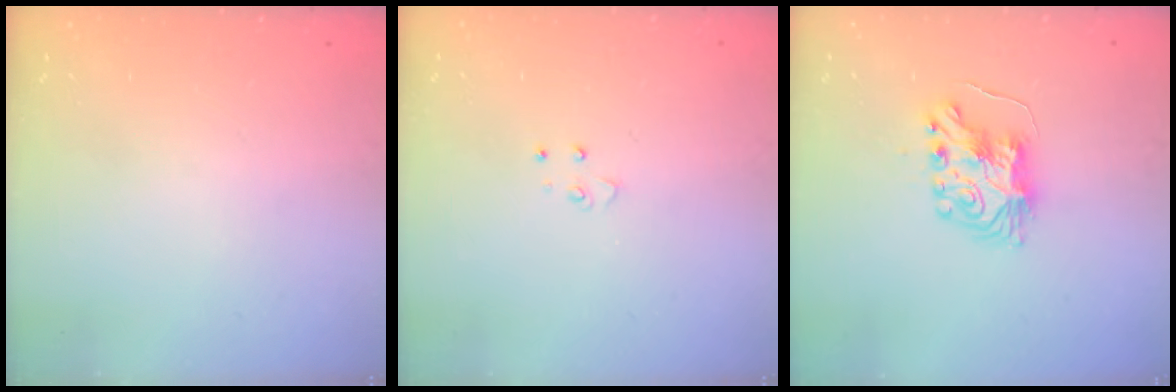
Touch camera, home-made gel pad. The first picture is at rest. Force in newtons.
{"total": 4.1, "press": 4.1, "slide": 0.5}
{"total": 8.4, "press": 8.4, "slide": 0.6}